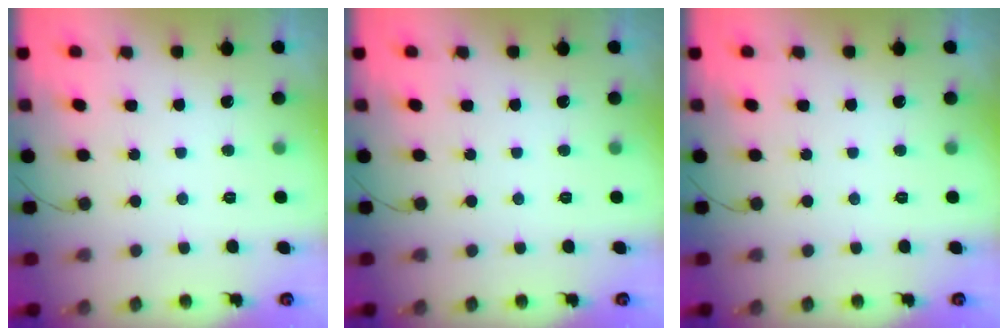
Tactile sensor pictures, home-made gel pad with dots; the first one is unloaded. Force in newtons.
{"total": 0.0}
{"total": 0.0}